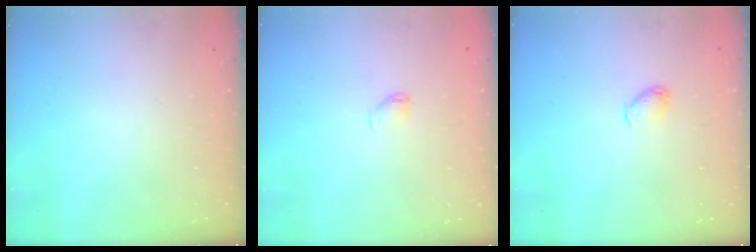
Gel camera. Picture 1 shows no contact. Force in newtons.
{"total": 4.1, "press": 4.0, "slide": 0.8}
{"total": 3.6, "press": 3.5, "slide": 0.8}